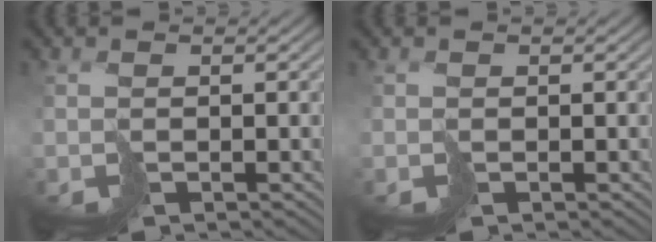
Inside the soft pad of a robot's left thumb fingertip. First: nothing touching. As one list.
[{"total": 0.0}]